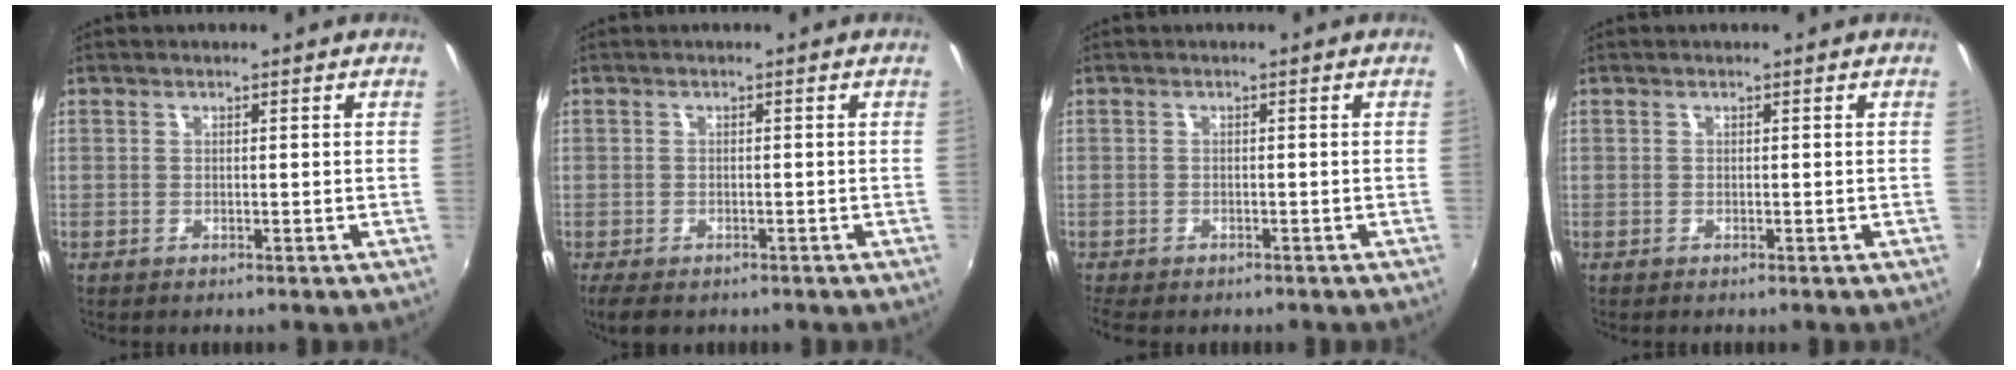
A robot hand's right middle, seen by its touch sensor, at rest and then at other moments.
{"total": 4.3, "force": [-3.0, 2.1, 2.2], "torque": [-0.051, -0.018, -0.049]}
{"total": 3.9, "force": [-3.2, 1.4, 1.8], "torque": [-0.044, -0.021, -0.049]}
{"total": 0.0}